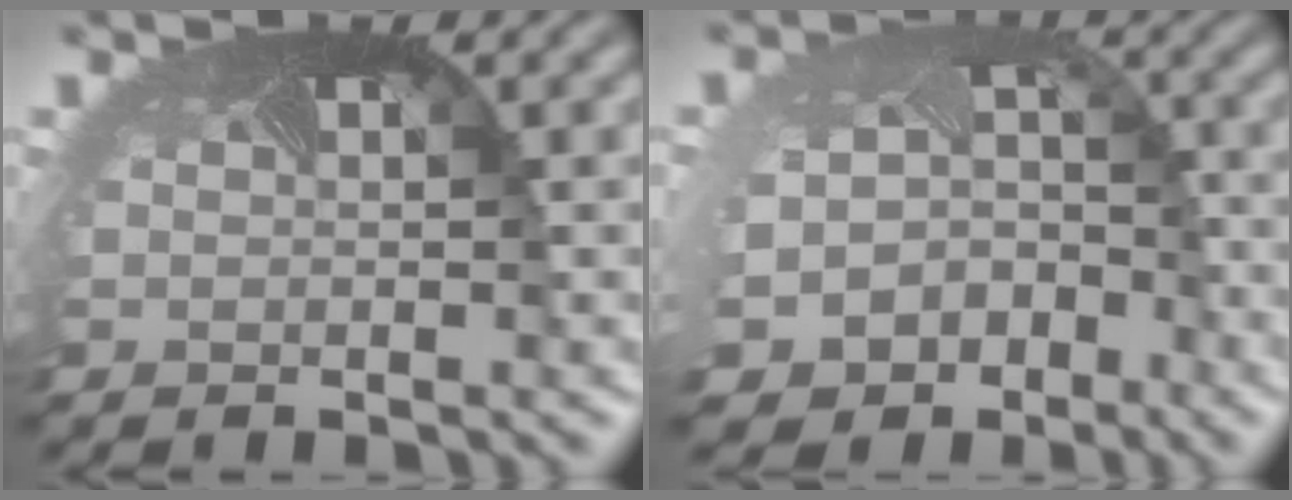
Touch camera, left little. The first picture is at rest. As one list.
[{"total": 8.5, "force": [-5.2, 6.4, 2.0], "torque": [-0.045, -0.040, -0.066]}]